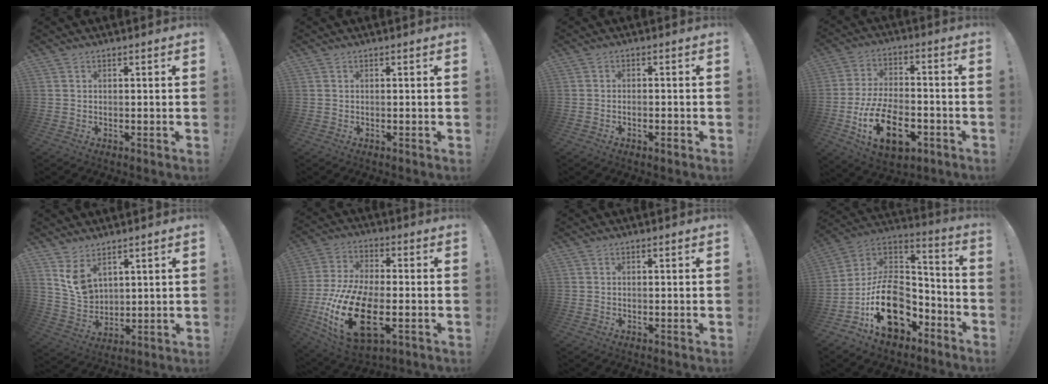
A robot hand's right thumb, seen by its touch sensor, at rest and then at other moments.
{"total": 0.0}
{"total": 1.8, "force": [-1.2, 0.4, 1.3], "torque": [-0.017, 0.005, -0.019]}
{"total": 19.4, "force": [-8.1, 10.6, 14.1], "torque": [-0.254, 0.049, -0.129]}
{"total": 8.2, "force": [5.4, 5.0, 3.7], "torque": [-0.065, -0.036, 0.107]}
{"total": 22.8, "force": [-5.9, 12.2, 18.3], "torque": [-0.360, 0.023, -0.089]}
{"total": 0.0}
{"total": 22.1, "force": [-7.8, 15.4, 13.8], "torque": [-0.226, 0.042, -0.118]}